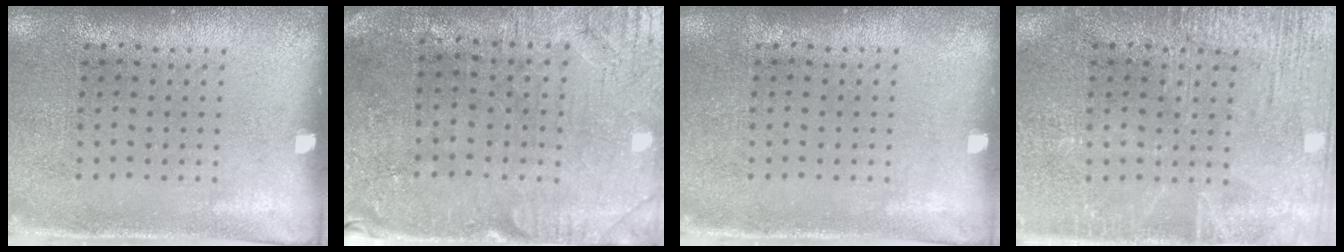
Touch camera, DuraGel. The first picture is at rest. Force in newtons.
{"total": 0.6, "press": 0.5, "slide": 0.3}
{"total": 0.0}
{"total": 3.5, "press": 3.5, "slide": 0.5}